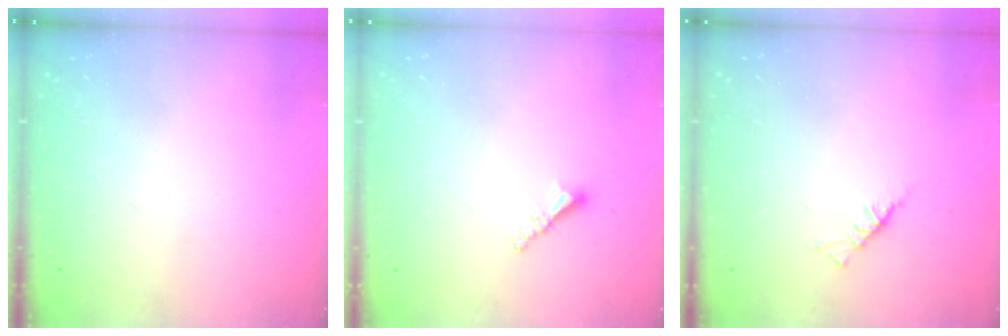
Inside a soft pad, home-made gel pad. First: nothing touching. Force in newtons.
{"total": 2.5, "press": 2.5, "slide": 0.3}
{"total": 2.3, "press": 2.2, "slide": 0.5}